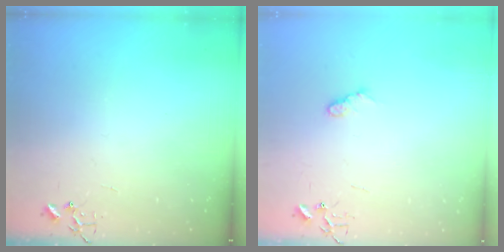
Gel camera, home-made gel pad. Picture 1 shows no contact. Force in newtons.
{"total": 7.2, "press": 7.1, "slide": 0.7}